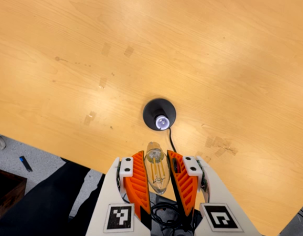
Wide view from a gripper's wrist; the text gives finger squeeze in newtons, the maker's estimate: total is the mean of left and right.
{"total": 11.9, "left": 11.9, "right": 11.9}